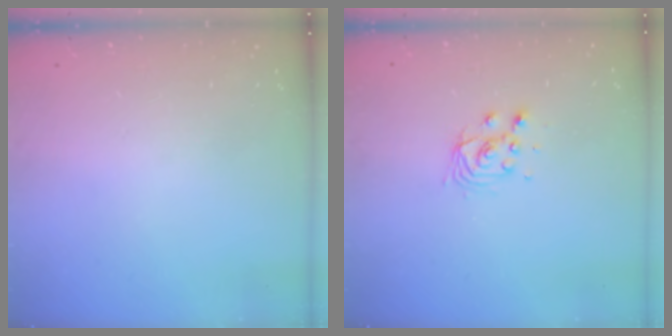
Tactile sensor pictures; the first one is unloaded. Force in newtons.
{"total": 5.3, "press": 5.3, "slide": 0.4}